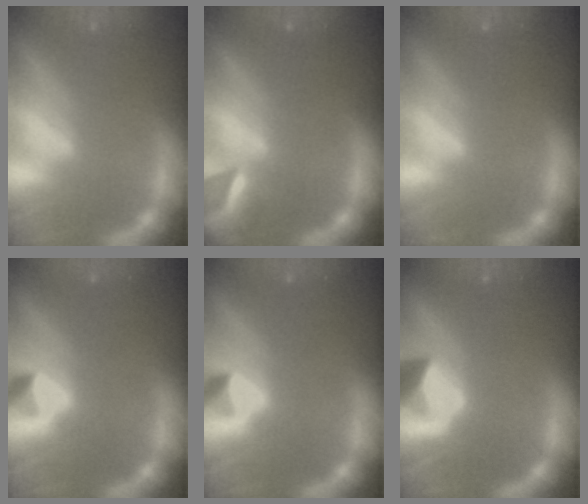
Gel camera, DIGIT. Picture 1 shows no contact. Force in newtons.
{"total": 3.9}
{"total": 0.0}
{"total": 1.4}
{"total": 1.4}
{"total": 3.4}